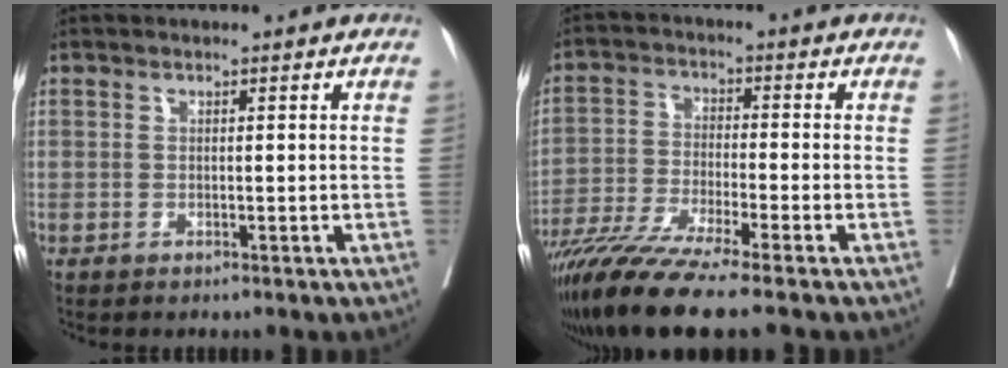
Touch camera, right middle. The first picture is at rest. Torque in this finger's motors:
{"motor_torque": [1.16, -0.98, 0.47, 0.21]}